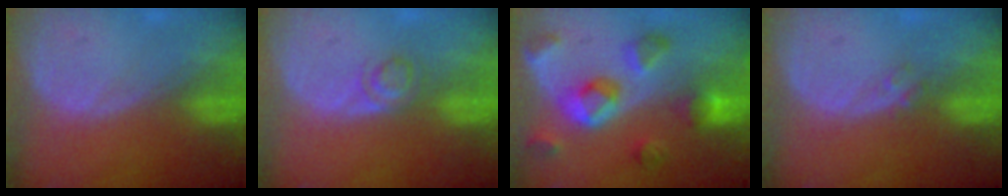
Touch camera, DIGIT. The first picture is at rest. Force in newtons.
{"total": 2.7, "press": 2.7, "slide": 0.2}
{"total": 8.4, "press": 8.1, "slide": 2.3}
{"total": 1.4, "press": 1.2, "slide": 0.7}